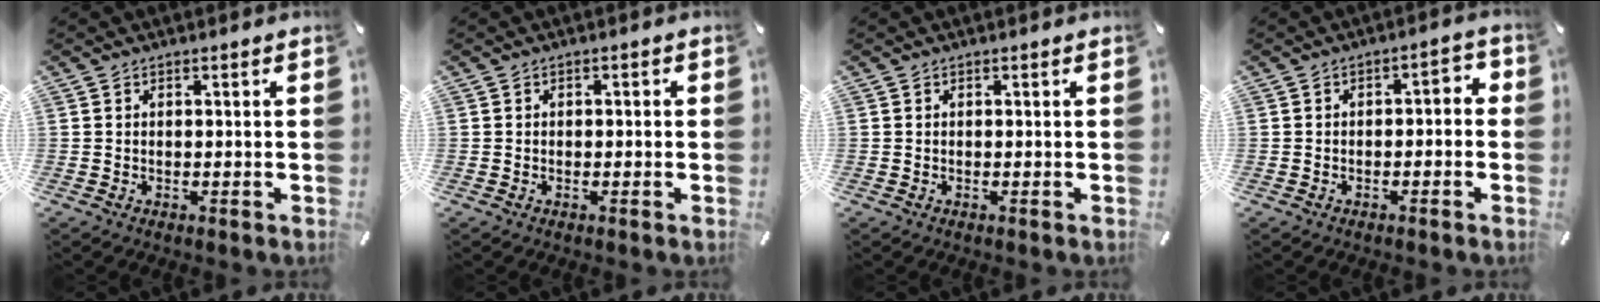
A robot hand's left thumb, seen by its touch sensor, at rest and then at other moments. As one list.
[{"total": 0.8, "force": [-0.4, 0.6, 0.4], "torque": [-0.008, 0.002, -0.008]}, {"total": 0.0}, {"total": 3.6, "force": [-2.2, 1.8, 2.2], "torque": [-0.037, 0.019, -0.043]}]